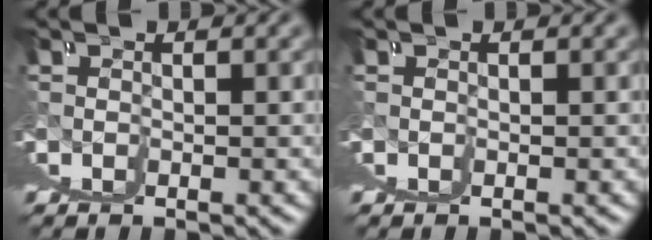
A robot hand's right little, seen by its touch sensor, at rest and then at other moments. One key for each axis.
{"total": 0.0}